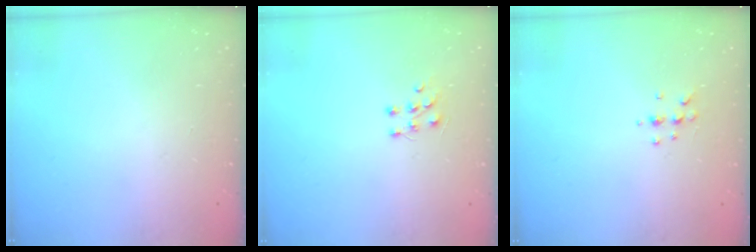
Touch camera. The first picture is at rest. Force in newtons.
{"total": 5.6, "press": 5.5, "slide": 1.0}
{"total": 5.1, "press": 4.9, "slide": 1.4}